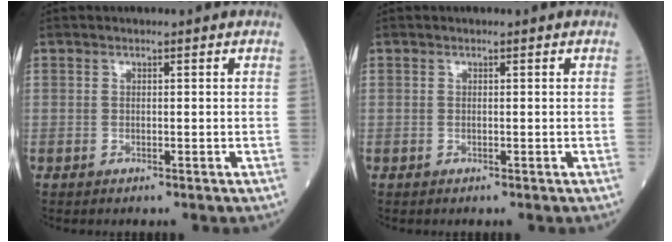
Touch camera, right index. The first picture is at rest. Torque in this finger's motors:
{"motor_torque": [-0.09, 0.04, 0.03, 0.01]}